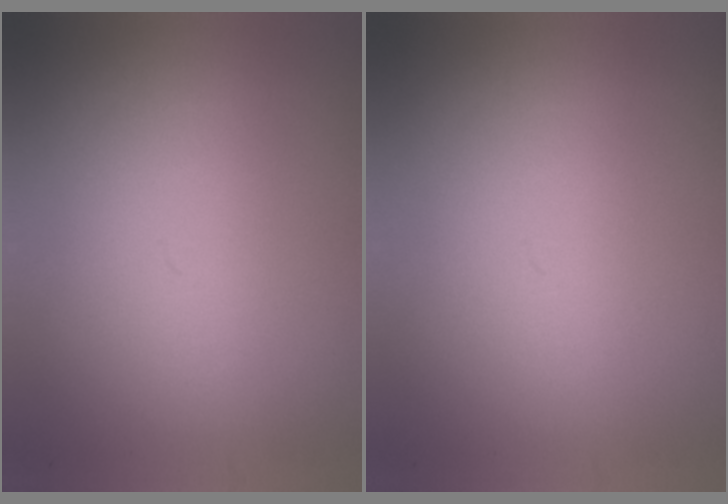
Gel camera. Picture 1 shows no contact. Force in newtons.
{"total": 0.0}